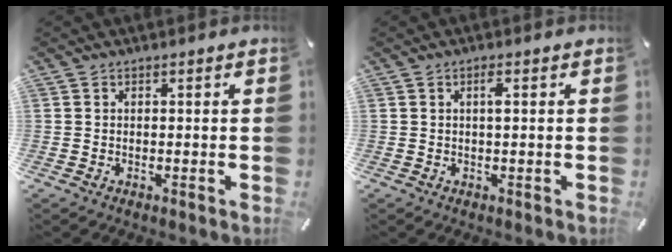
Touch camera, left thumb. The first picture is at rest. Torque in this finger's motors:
{"motor_torque": [0.33, 0.62, 0.37, -0.43, 0.00]}